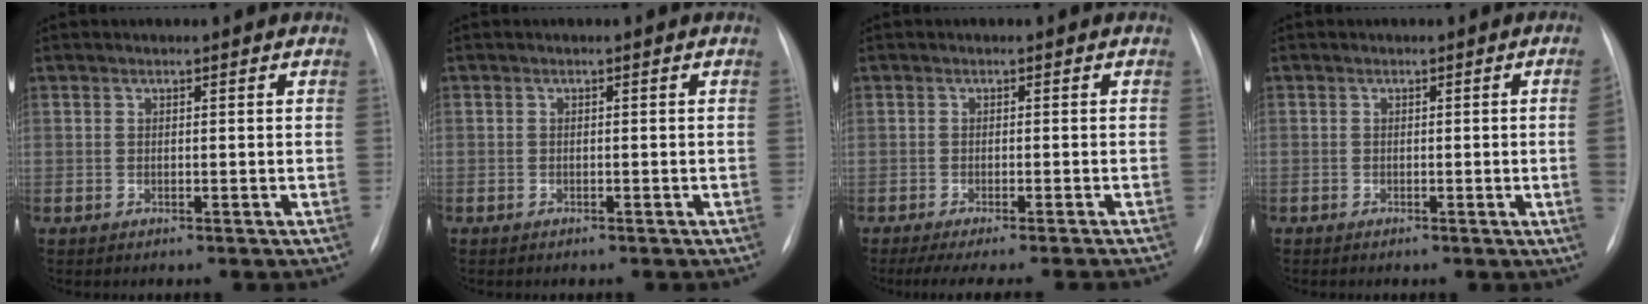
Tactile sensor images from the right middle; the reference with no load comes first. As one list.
[{"total": 0.6, "force": [-0.4, 0.4, 0.0], "torque": [-0.001, 0.003, -0.006]}, {"total": 10.7, "force": [-9.6, -0.5, 4.8], "torque": [-0.046, -0.021, -0.125]}, {"total": 3.0, "force": [-0.3, -0.9, 2.8], "torque": [-0.030, -0.004, -0.005]}]